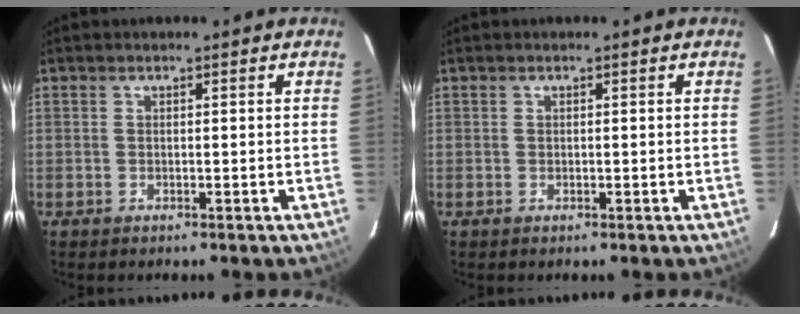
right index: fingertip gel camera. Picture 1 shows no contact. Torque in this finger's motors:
{"motor_torque": [-0.08, 0.07, -0.04, 0.00]}